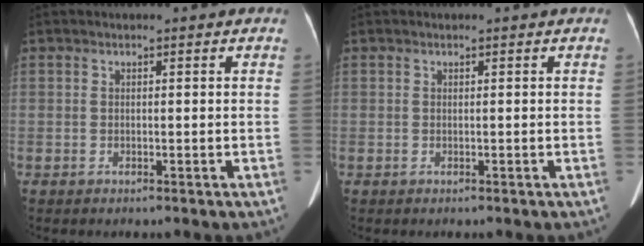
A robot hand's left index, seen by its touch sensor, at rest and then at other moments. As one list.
[{"total": 0.0}]